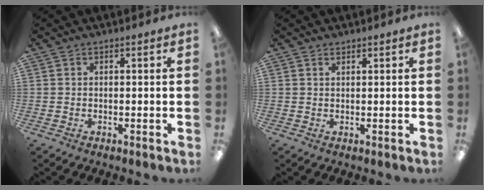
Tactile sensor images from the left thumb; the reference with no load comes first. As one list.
[{"total": 0.9, "force": [0.7, 0.3, 0.3], "torque": [-0.007, 0.000, 0.014]}]